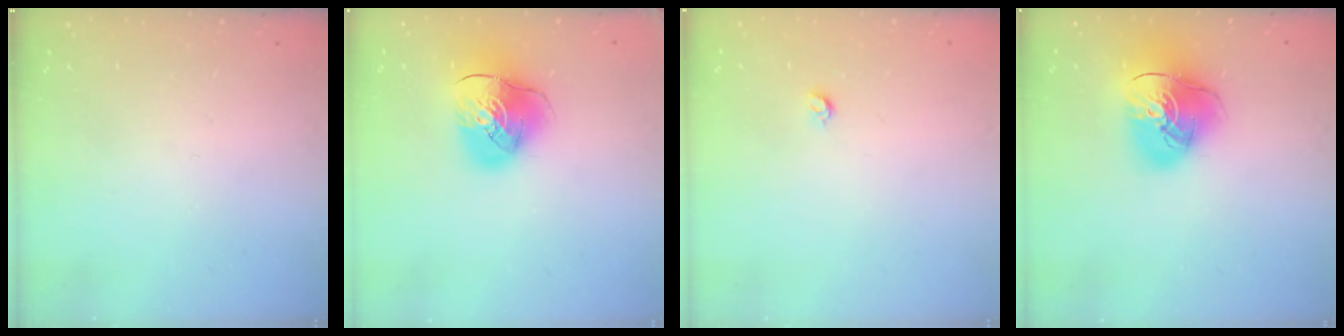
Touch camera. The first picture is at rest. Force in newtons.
{"total": 12.1, "press": 11.9, "slide": 1.9}
{"total": 3.2, "press": 3.2, "slide": 0.3}
{"total": 16.7, "press": 16.5, "slide": 2.0}